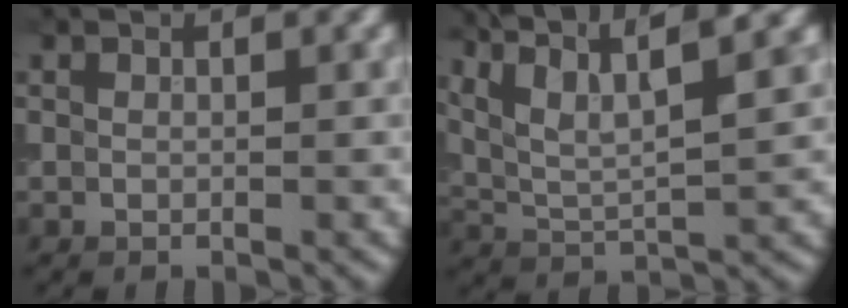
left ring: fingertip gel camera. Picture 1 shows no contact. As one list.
[{"total": 9.1, "force": [6.0, 2.2, 6.5], "torque": [-0.127, 0.025, 0.079]}]